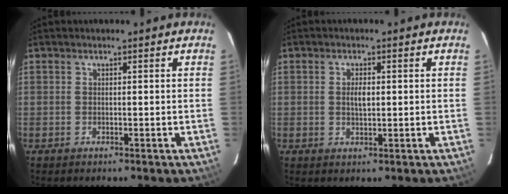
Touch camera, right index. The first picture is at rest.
{"total": 2.4, "force": [0.2, 1.1, 2.1], "torque": [-0.038, 0.002, 0.004]}